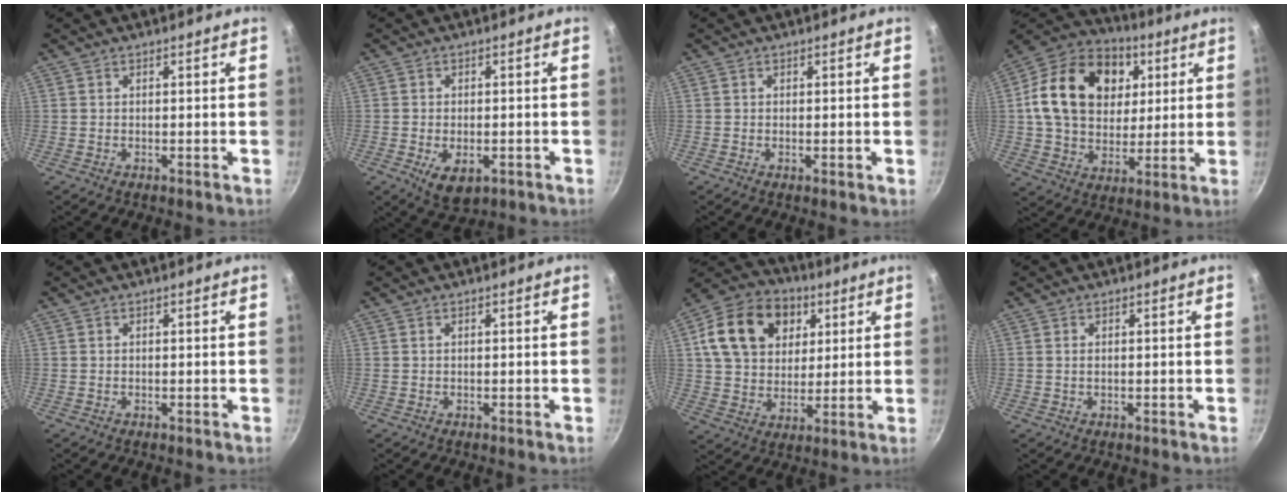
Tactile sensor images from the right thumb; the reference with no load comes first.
{"total": 6.1, "force": [-2.0, 3.5, 4.5], "torque": [-0.064, -0.003, -0.020]}
{"total": 0.8, "force": [-0.1, 0.1, 0.8], "torque": [-0.013, -0.002, -0.002]}
{"total": 22.5, "force": [5.6, 16.8, 13.9], "torque": [-0.214, 0.007, 0.090]}
{"total": 0.0}
{"total": 0.0}
{"total": 18.6, "force": [6.2, 14.1, 10.5], "torque": [-0.160, 0.004, 0.099]}
{"total": 0.7, "force": [0.1, 0.4, 0.6], "torque": [-0.012, 0.000, 0.000]}